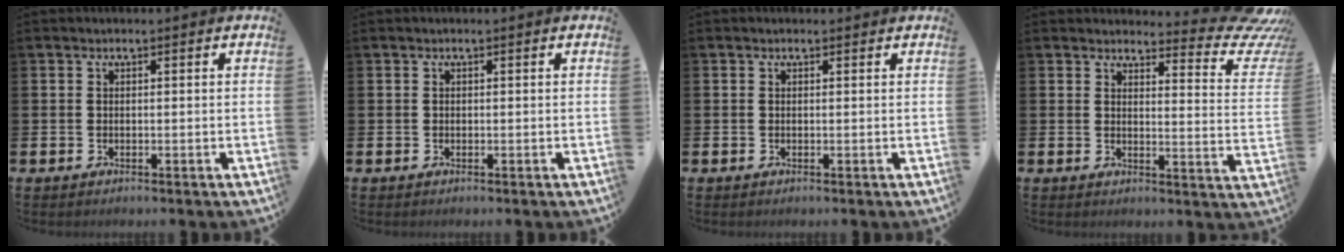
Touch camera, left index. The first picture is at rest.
{"total": 0.0}
{"total": 0.0}
{"total": 5.0, "force": [4.4, 1.5, 1.8], "torque": [-0.007, -0.051, 0.064]}